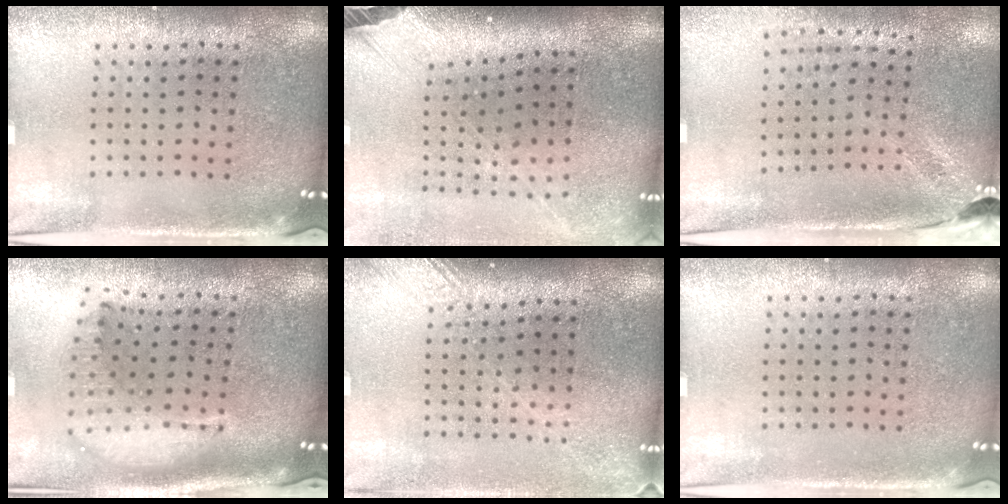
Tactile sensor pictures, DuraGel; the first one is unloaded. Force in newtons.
{"total": 2.7, "press": 2.0, "slide": 1.9}
{"total": 1.9, "press": 1.6, "slide": 1.1}
{"total": 1.8, "press": 1.5, "slide": 0.9}
{"total": 1.8, "press": 1.4, "slide": 1.1}
{"total": 0.0}